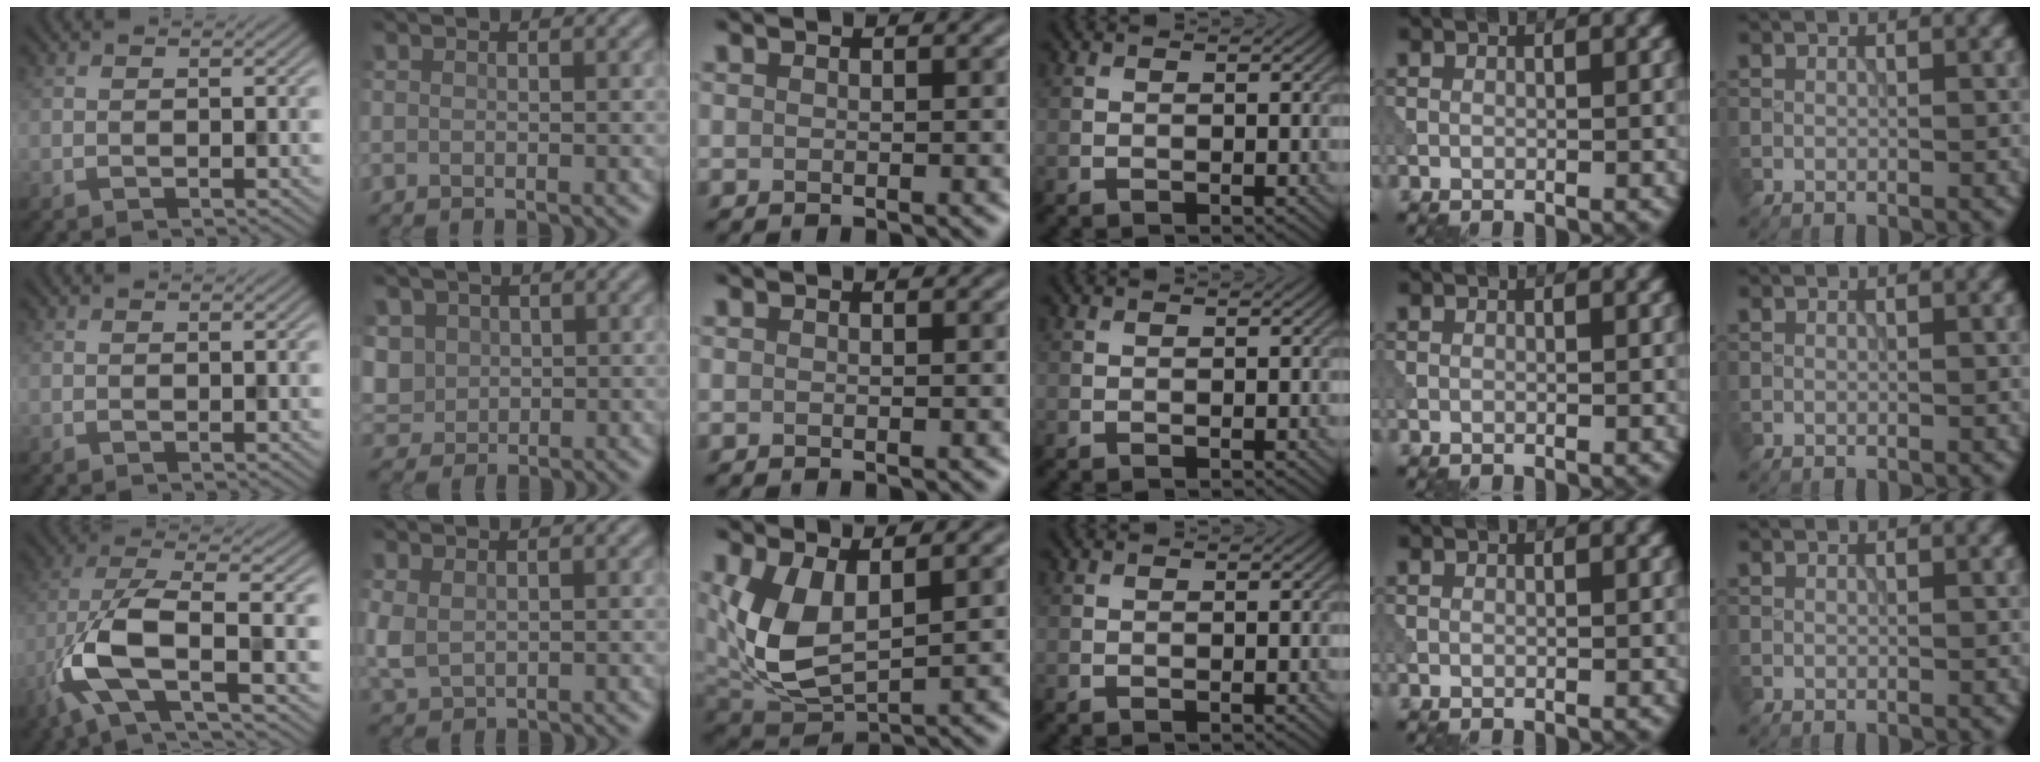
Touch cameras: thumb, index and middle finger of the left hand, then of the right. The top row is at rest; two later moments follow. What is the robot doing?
{"motion": "wipe", "object": "makeup brush"}